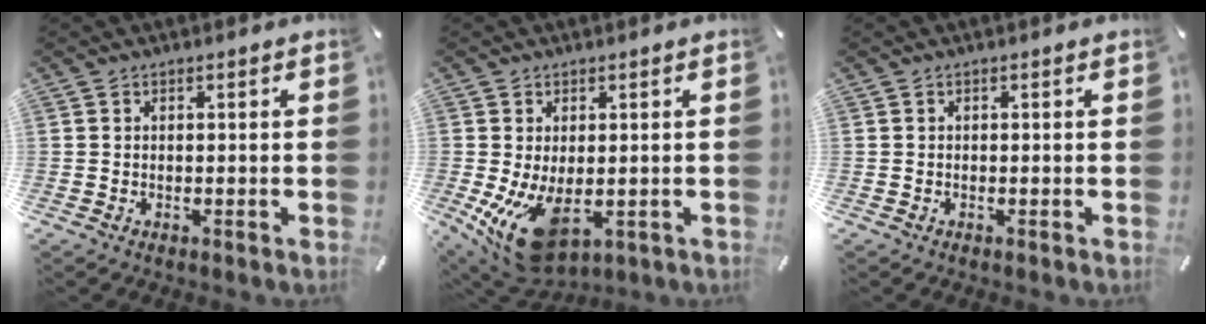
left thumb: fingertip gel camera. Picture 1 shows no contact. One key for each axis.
{"total": 12.0, "fx": -2.4, "fy": 6.5, "fz": 9.8, "tx": -0.184, "ty": -0.005, "tz": -0.032}
{"total": 0.0}